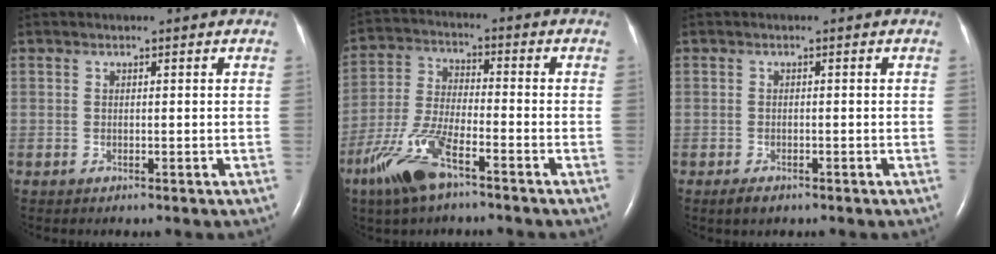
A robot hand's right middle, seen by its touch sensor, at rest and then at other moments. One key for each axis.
{"total": 10.4, "fx": -6.5, "fy": 2.5, "fz": 7.7, "tx": -0.175, "ty": -0.012, "tz": -0.128}
{"total": 1.8, "fx": -1.3, "fy": 0.8, "fz": 1.1, "tx": -0.026, "ty": -0.002, "tz": -0.017}